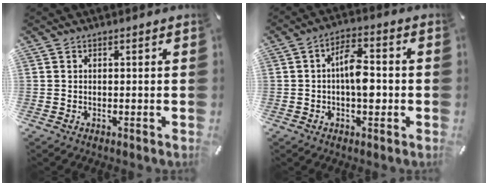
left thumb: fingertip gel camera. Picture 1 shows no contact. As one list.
[{"total": 8.5, "force": [-0.8, 4.3, 7.2], "torque": [-0.105, 0.008, -0.016]}]